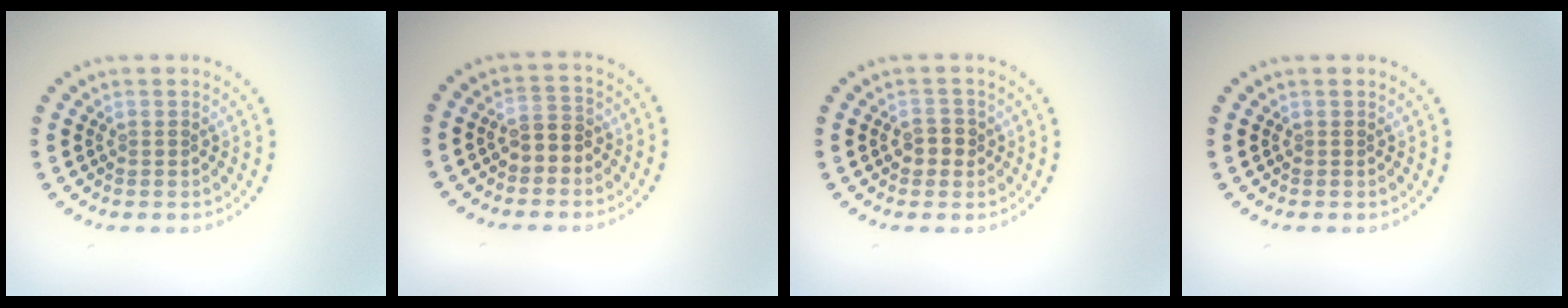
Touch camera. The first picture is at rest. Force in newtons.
{"total": 2.4, "press": 2.4, "slide": 0.7}
{"total": 1.9, "press": 1.8, "slide": 0.6}
{"total": 0.0}